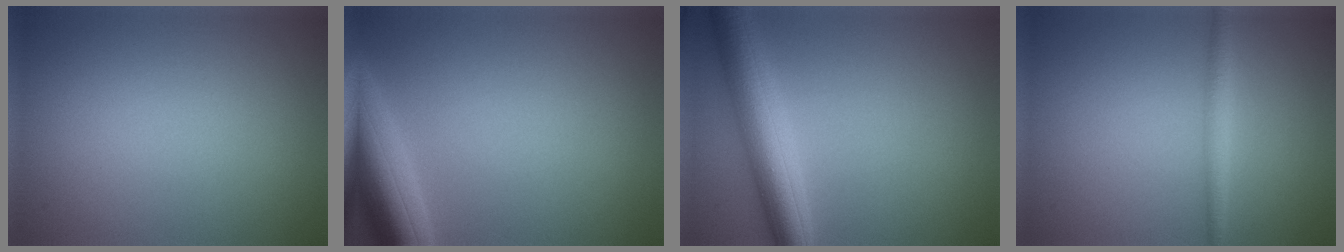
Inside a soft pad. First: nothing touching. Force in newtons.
{"total": 6.3, "press": 6.3, "slide": 0.4}
{"total": 6.0, "press": 6.0, "slide": 0.3}
{"total": 1.7, "press": 1.7, "slide": 0.1}